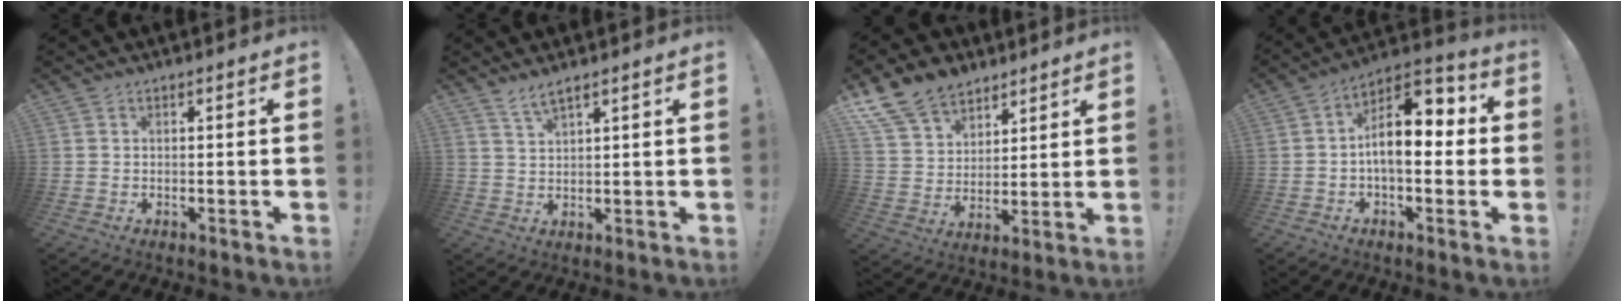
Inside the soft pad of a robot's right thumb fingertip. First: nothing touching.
{"total": 3.5, "force": [2.9, 0.2, 2.0], "torque": [-0.044, -0.012, 0.051]}
{"total": 14.7, "force": [10.4, 9.2, 4.7], "torque": [-0.092, -0.066, 0.203]}
{"total": 13.5, "force": [0.2, 7.1, 11.5], "torque": [-0.176, 0.008, 0.000]}